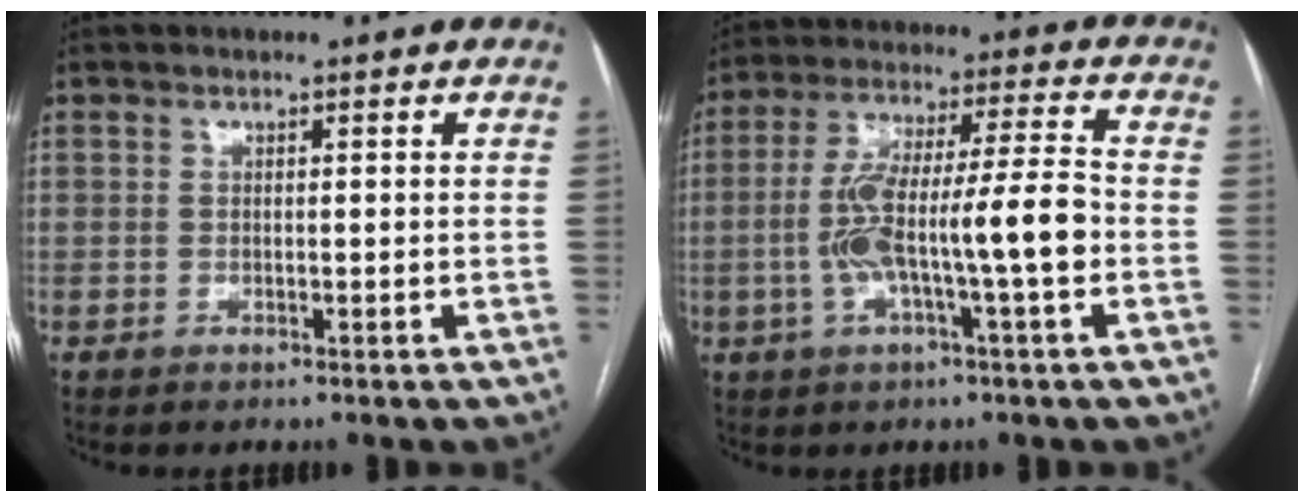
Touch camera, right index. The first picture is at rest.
{"total": 12.7, "force": [-2.7, 0.8, 12.4], "torque": [-0.233, 0.023, -0.049]}